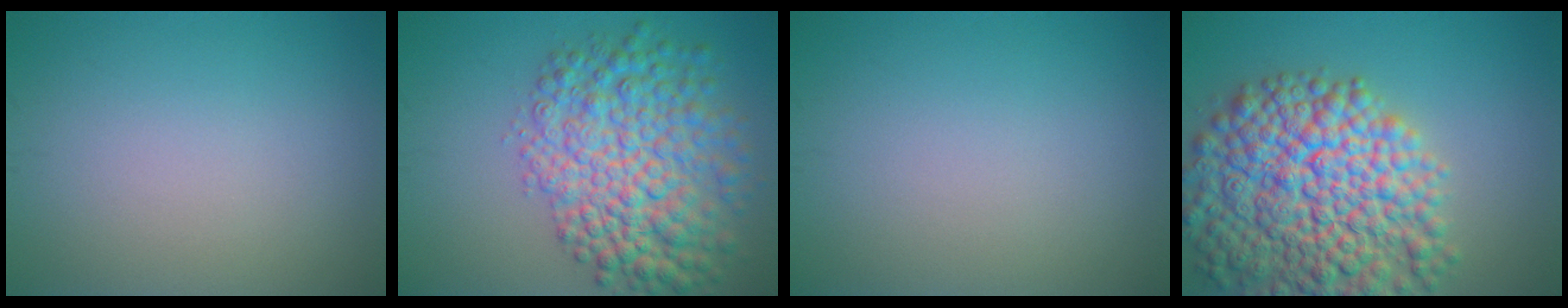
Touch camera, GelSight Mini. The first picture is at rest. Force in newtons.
{"total": 9.0, "press": 9.0, "slide": 0.2}
{"total": 0.0}
{"total": 12.8, "press": 12.8, "slide": 0.6}